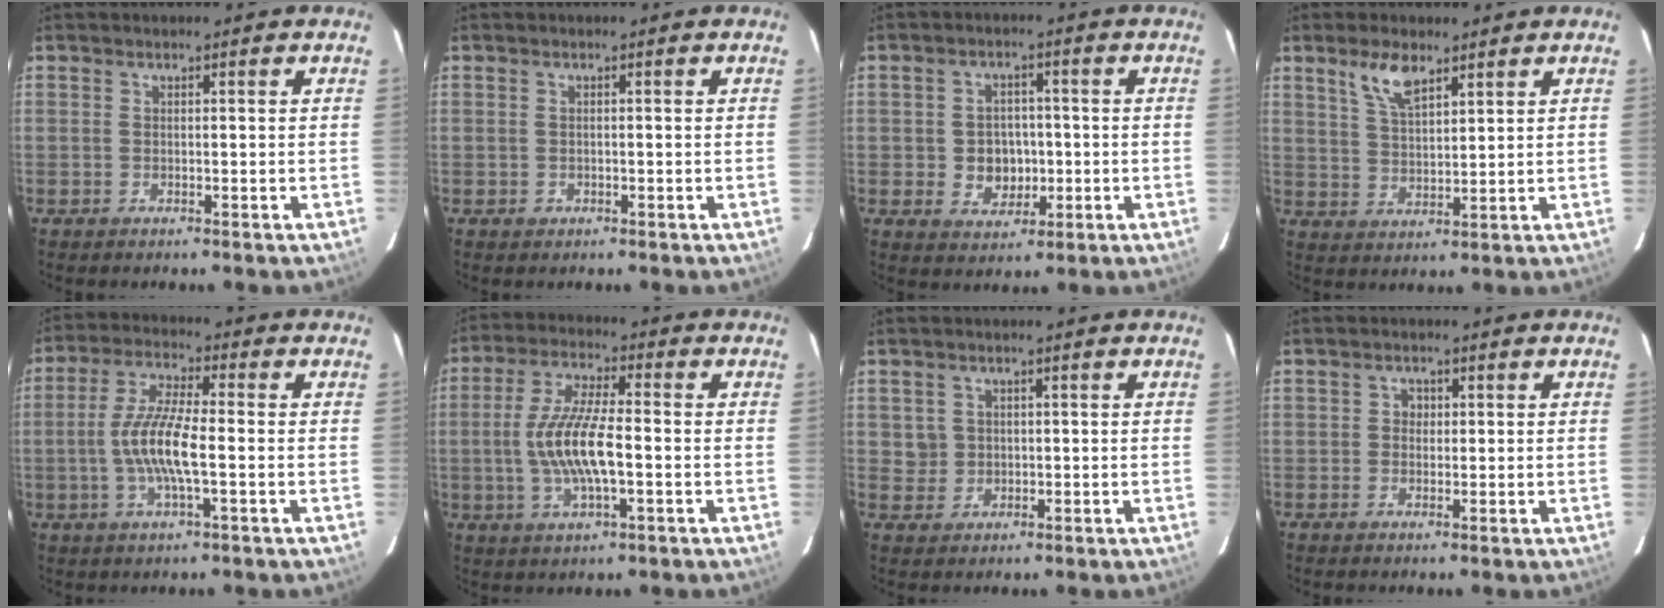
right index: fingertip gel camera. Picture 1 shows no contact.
{"total": 0.6, "force": [-0.4, 0.4, 0.2], "torque": [0.000, -0.002, -0.004]}
{"total": 6.1, "force": [-0.8, 5.4, 2.7], "torque": [-0.060, 0.011, -0.002]}
{"total": 6.2, "force": [4.2, 2.1, 4.0], "torque": [-0.076, 0.002, 0.085]}
{"total": 9.6, "force": [-1.7, 1.3, 9.3], "torque": [-0.190, -0.001, -0.036]}
{"total": 11.2, "force": [-1.6, 2.6, 10.8], "torque": [-0.218, -0.002, -0.032]}
{"total": 3.0, "force": [0.5, 3.0, 0.2], "torque": [0.001, 0.011, 0.012]}
{"total": 1.4, "force": [0.1, 1.3, 0.4], "torque": [-0.003, 0.004, -0.002]}